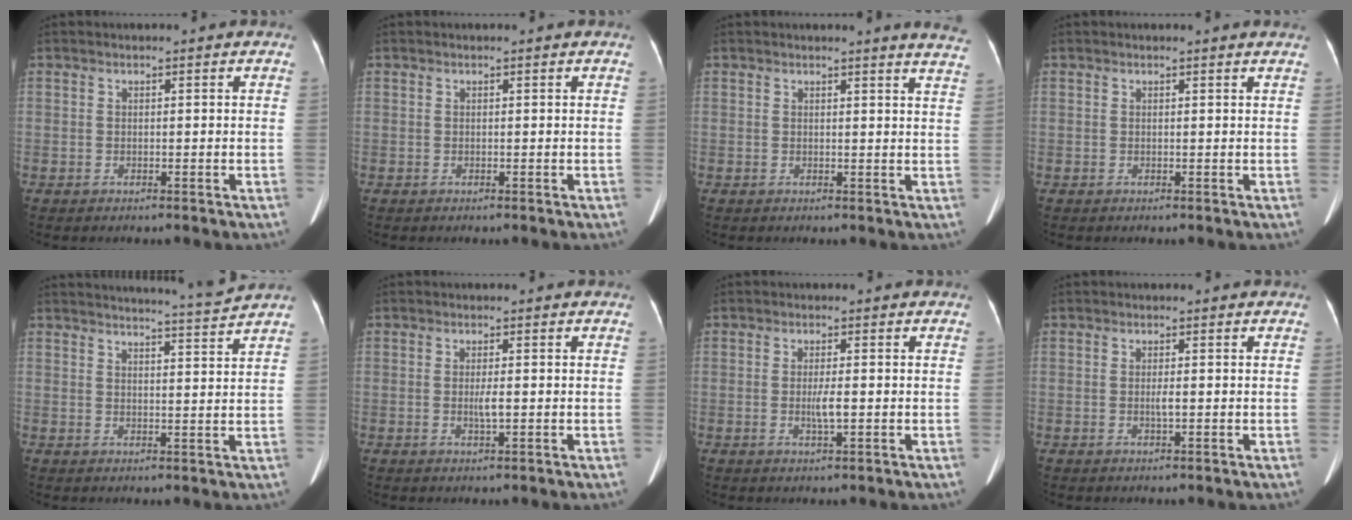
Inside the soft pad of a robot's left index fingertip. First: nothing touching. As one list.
[{"total": 0.0}, {"total": 6.6, "force": [6.3, -0.5, 2.0], "torque": [-0.016, -0.040, 0.039]}, {"total": 1.5, "force": [1.5, -0.2, 0.4], "torque": [-0.017, -0.005, 0.011]}, {"total": 6.9, "force": [6.5, -2.2, 0.9], "torque": [-0.022, -0.029, 0.089]}, {"total": 1.7, "force": [-0.2, 0.1, 1.7], "torque": [-0.034, -0.002, -0.002]}, {"total": 2.3, "force": [-0.4, 0.1, 2.3], "torque": [-0.045, -0.004, -0.005]}, {"total": 1.0, "force": [-0.2, 0.0, 1.0], "torque": [-0.021, -0.002, -0.001]}]